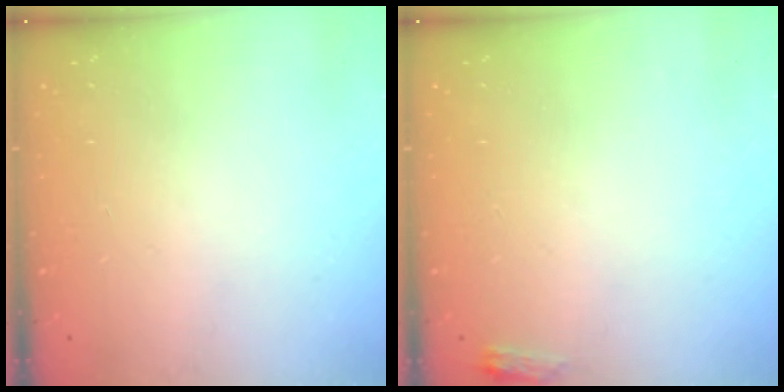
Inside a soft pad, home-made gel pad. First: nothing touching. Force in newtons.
{"total": 2.6, "press": 2.6, "slide": 0.4}